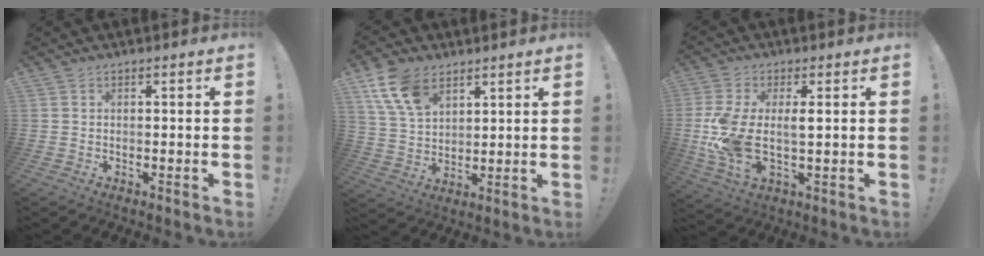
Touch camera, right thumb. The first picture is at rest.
{"total": 11.9, "force": [6.7, 7.2, 6.7], "torque": [-0.136, -0.019, 0.131]}
{"total": 10.6, "force": [0.5, 4.7, 9.5], "torque": [-0.201, -0.014, 0.011]}